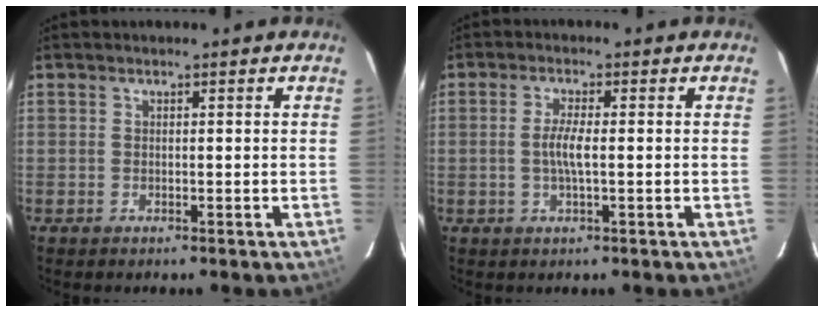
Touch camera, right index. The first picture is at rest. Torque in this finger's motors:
{"motor_torque": [0.57, -0.16, 0.30, 0.09]}